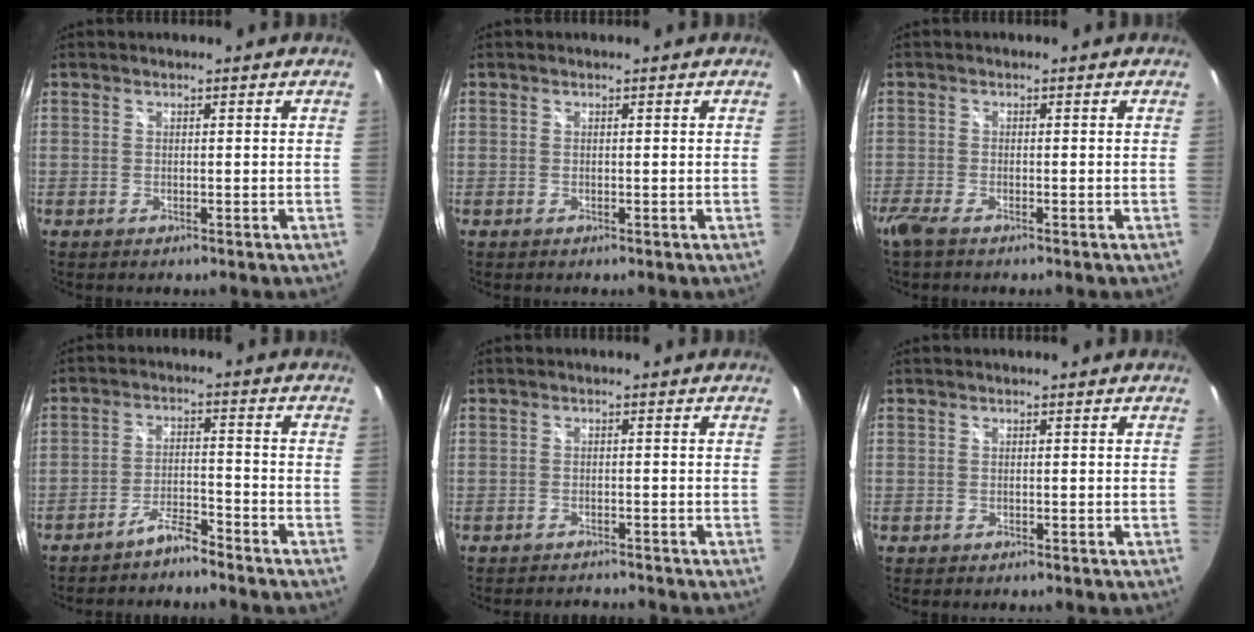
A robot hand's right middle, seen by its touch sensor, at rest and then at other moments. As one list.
[{"total": 0.0}, {"total": 2.9, "force": [-2.1, 0.4, 1.9], "torque": [-0.046, -0.010, -0.045]}, {"total": 4.3, "force": [-4.0, 0.4, 1.5], "torque": [-0.043, 0.009, -0.071]}, {"total": 3.7, "force": [-3.5, 0.7, 0.7], "torque": [-0.021, -0.007, -0.054]}, {"total": 0.0}]